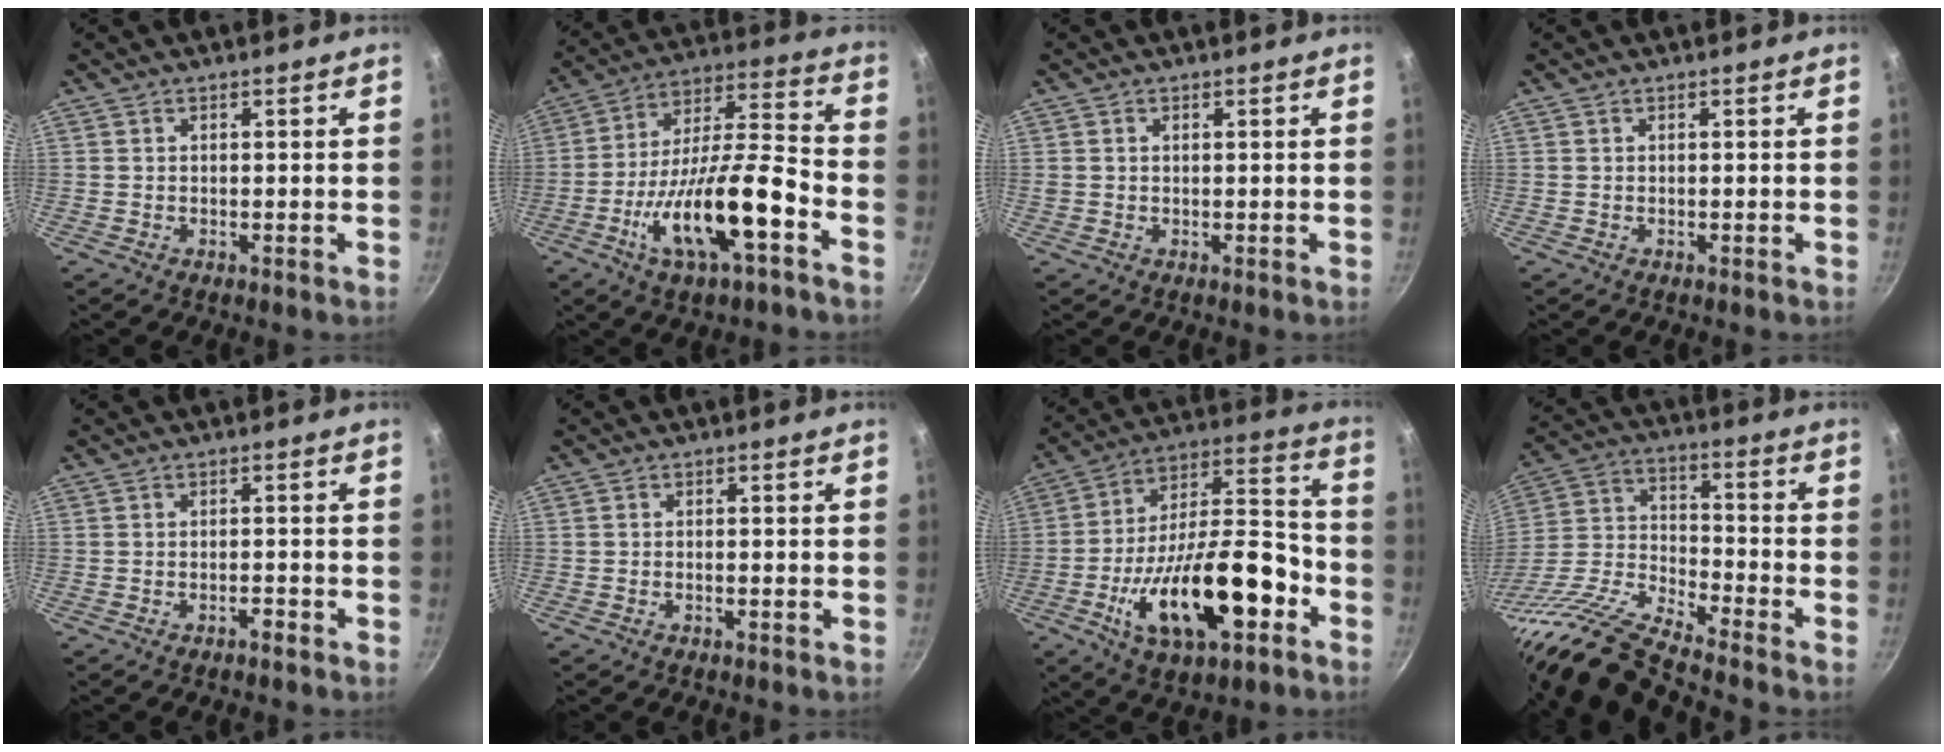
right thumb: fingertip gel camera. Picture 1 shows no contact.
{"total": 18.8, "force": [-7.6, 5.4, 16.3], "torque": [-0.279, 0.044, -0.138]}
{"total": 0.7, "force": [0.2, 0.5, 0.3], "torque": [-0.004, 0.003, 0.005]}
{"total": 0.0}
{"total": 1.5, "force": [-1.1, 0.4, 0.9], "torque": [-0.014, 0.012, -0.017]}
{"total": 0.8, "force": [-0.4, 0.2, 0.6], "torque": [-0.015, 0.005, -0.010]}
{"total": 24.9, "force": [-8.8, 11.0, 20.6], "torque": [-0.313, 0.053, -0.137]}
{"total": 17.1, "force": [-14.9, 2.8, 8.0], "torque": [-0.135, 0.070, -0.305]}